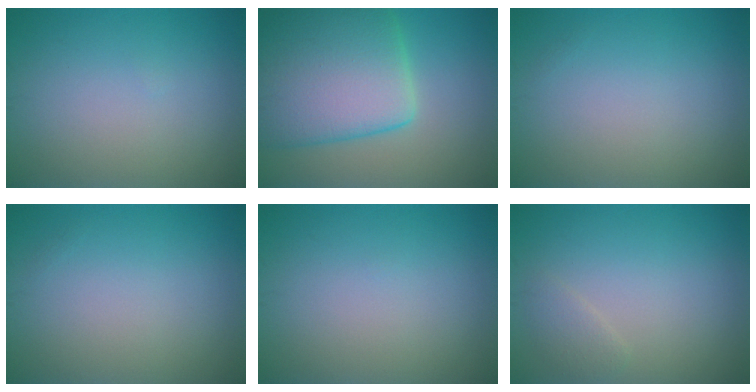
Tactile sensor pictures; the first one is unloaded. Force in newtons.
{"total": 11.0, "press": 10.9, "slide": 0.7}
{"total": 0.0}
{"total": 0.0}
{"total": 0.0}
{"total": 1.2, "press": 1.2, "slide": 0.1}